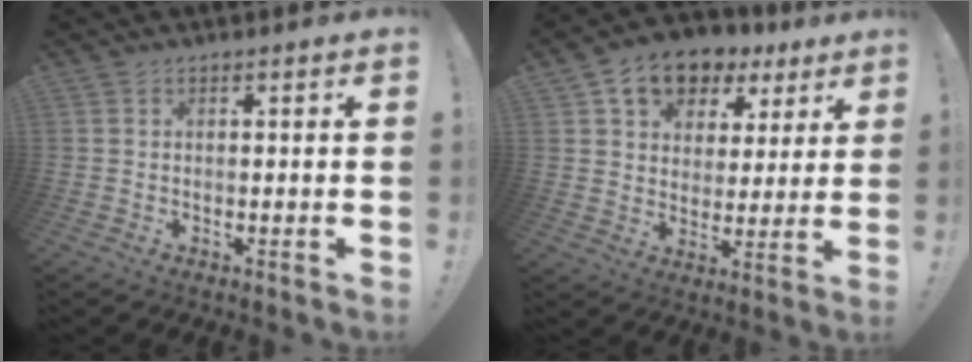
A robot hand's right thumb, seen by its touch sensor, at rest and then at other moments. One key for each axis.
{"total": 12.0, "fx": 7.2, "fy": 8.1, "fz": 5.1, "tx": -0.078, "ty": -0.036, "tz": 0.135}